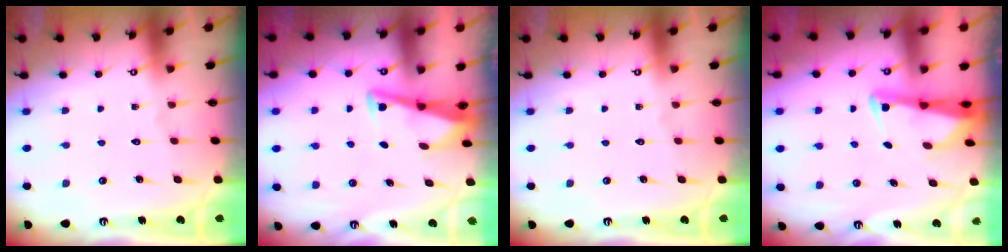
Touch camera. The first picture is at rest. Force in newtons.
{"total": 4.5, "press": 4.4, "slide": 0.8}
{"total": 0.0}
{"total": 2.5, "press": 2.5, "slide": 0.5}